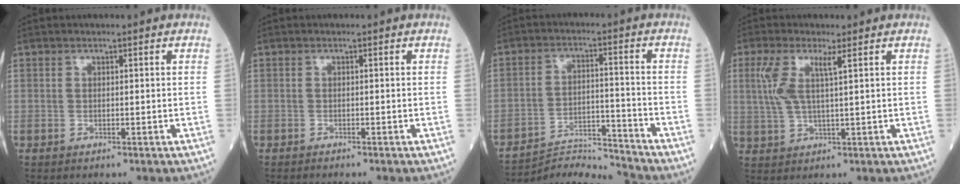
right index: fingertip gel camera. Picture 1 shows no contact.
{"total": 1.3, "force": [-1.2, 0.1, 0.5], "torque": [-0.008, -0.001, -0.014]}
{"total": 9.5, "force": [-9.2, -1.9, -0.6], "torque": [0.002, 0.017, -0.162]}
{"total": 5.7, "force": [2.1, 0.8, 5.2], "torque": [-0.129, 0.012, 0.044]}